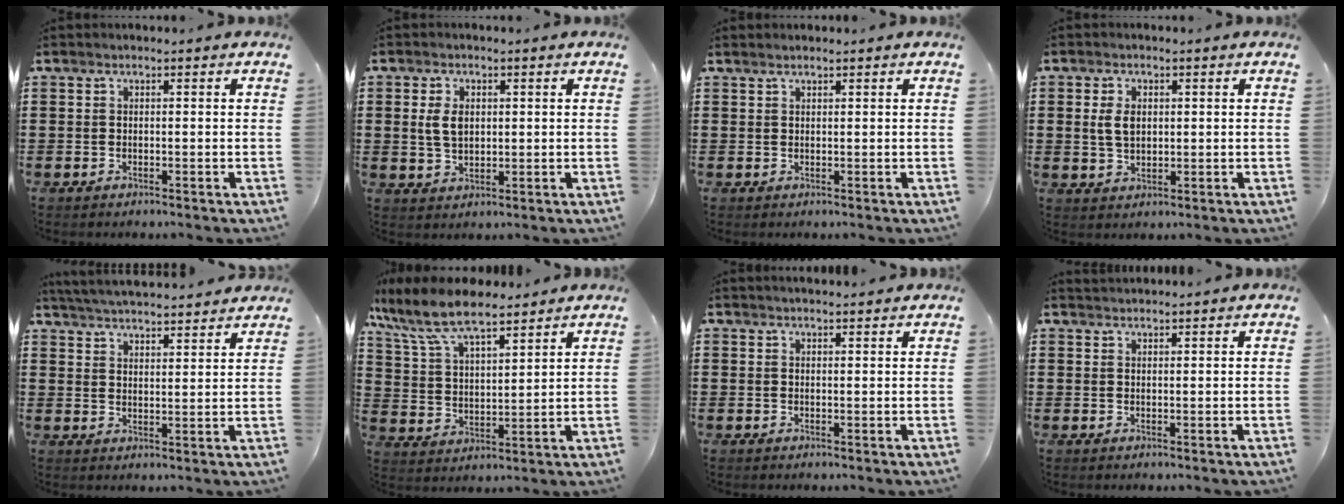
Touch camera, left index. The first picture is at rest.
{"total": 4.2, "force": [0.9, 2.6, 3.1], "torque": [-0.076, 0.007, 0.013]}
{"total": 0.9, "force": [0.8, 0.2, 0.3], "torque": [-0.007, 0.000, 0.015]}
{"total": 3.8, "force": [0.8, 2.4, 2.8], "torque": [-0.069, 0.005, 0.010]}
{"total": 4.3, "force": [4.2, -0.2, 0.5], "torque": [-0.027, -0.025, 0.073]}
{"total": 9.2, "force": [7.7, 2.3, 4.5], "torque": [-0.119, -0.030, 0.137]}
{"total": 1.2, "force": [1.2, 0.1, 0.2], "torque": [-0.006, 0.000, 0.024]}
{"total": 1.3, "force": [1.3, 0.1, 0.0], "torque": [-0.002, 0.000, 0.026]}